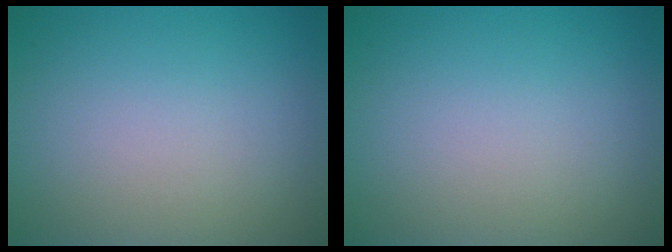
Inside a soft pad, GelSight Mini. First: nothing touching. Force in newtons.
{"total": 0.0}